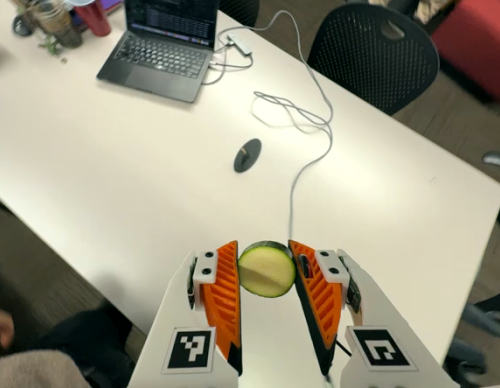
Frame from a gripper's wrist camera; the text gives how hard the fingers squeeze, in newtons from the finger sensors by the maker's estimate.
{"total": 9.5, "left": 9.6, "right": 9.3}